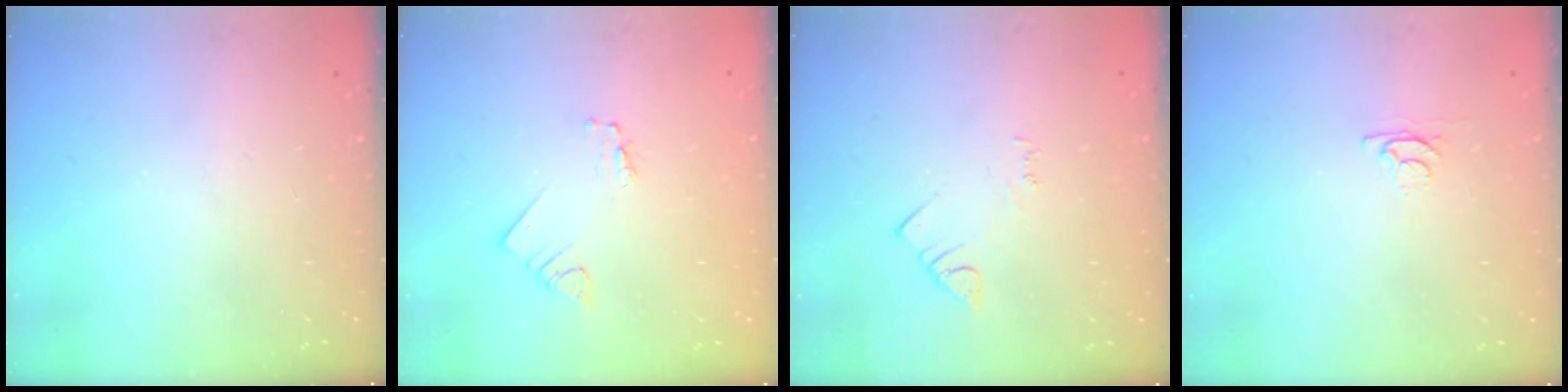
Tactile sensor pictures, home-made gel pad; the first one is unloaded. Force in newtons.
{"total": 1.6, "press": 1.6, "slide": 0.1}
{"total": 2.5, "press": 2.5, "slide": 0.4}
{"total": 3.1, "press": 3.0, "slide": 0.4}